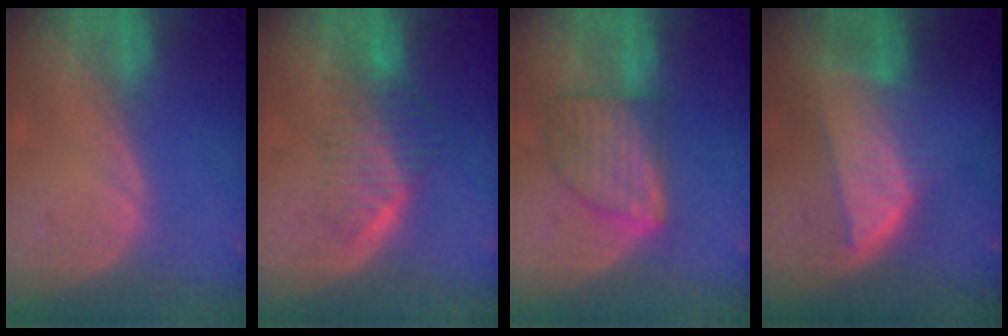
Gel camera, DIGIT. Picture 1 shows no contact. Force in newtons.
{"total": 6.5, "press": 5.7, "slide": 3.1}
{"total": 7.1, "press": 7.1, "slide": 0.1}
{"total": 8.2, "press": 7.3, "slide": 3.8}